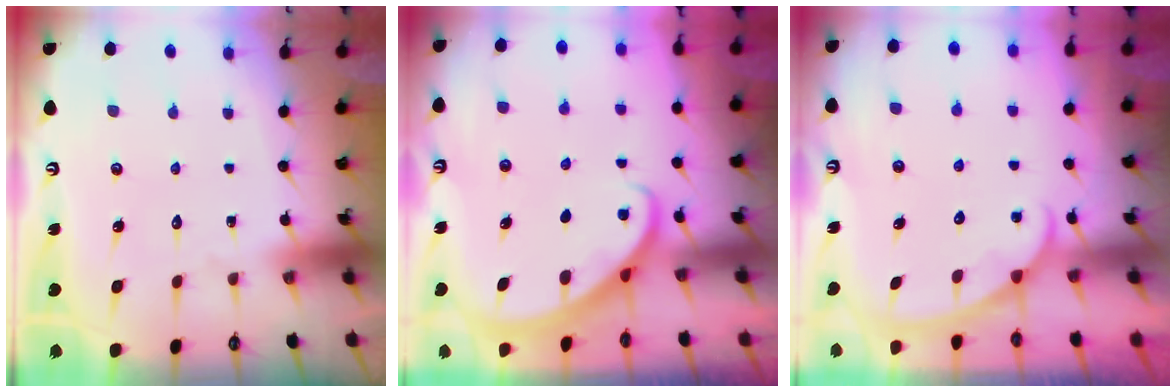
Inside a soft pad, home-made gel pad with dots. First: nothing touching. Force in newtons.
{"total": 2.4, "press": 2.4, "slide": 0.2}
{"total": 1.4, "press": 1.4, "slide": 0.2}